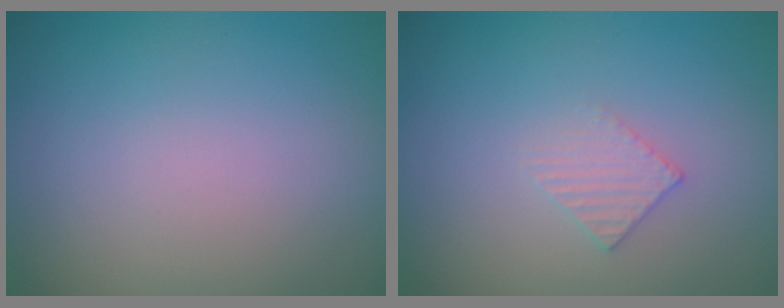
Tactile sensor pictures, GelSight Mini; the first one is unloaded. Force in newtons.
{"total": 1.4, "press": 1.4, "slide": 0.2}